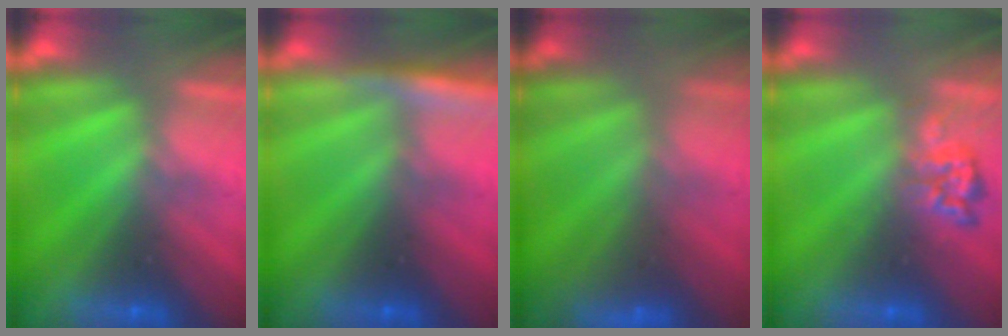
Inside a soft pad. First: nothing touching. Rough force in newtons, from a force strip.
{"total": 4.9}
{"total": 2.9}
{"total": 2.4}